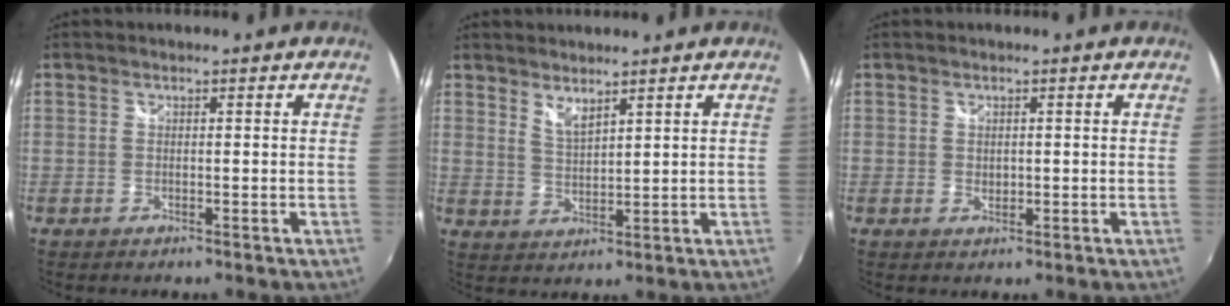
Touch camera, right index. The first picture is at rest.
{"total": 3.5, "force": [3.0, 0.7, 1.7], "torque": [-0.029, -0.005, 0.052]}
{"total": 1.1, "force": [0.2, 0.9, 0.5], "torque": [-0.007, 0.000, 0.004]}